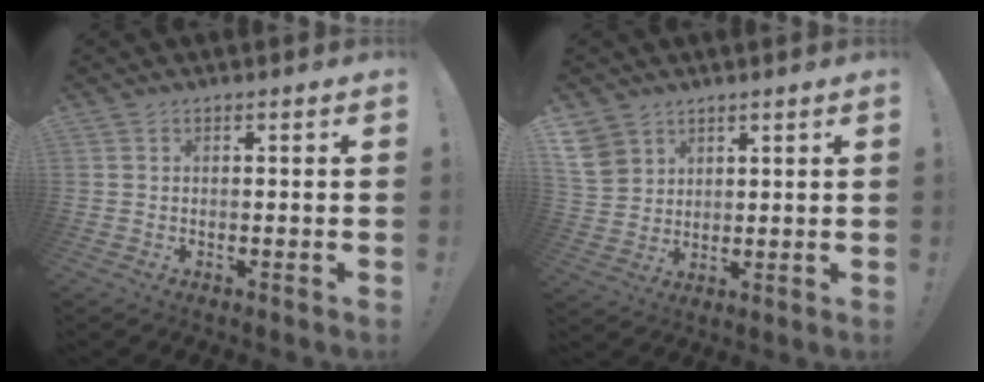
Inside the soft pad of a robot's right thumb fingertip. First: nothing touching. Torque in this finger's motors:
{"motor_torque": [0.40, 0.27, -0.39, -0.45, -0.02]}